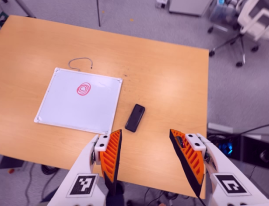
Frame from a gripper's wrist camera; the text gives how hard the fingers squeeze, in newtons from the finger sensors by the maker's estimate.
{"total": 0.0}